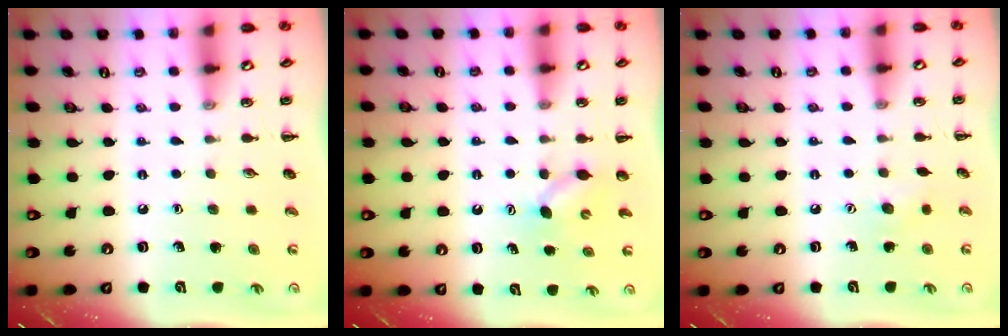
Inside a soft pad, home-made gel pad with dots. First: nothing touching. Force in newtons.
{"total": 4.6, "press": 4.4, "slide": 1.1}
{"total": 5.0, "press": 4.9, "slide": 1.1}